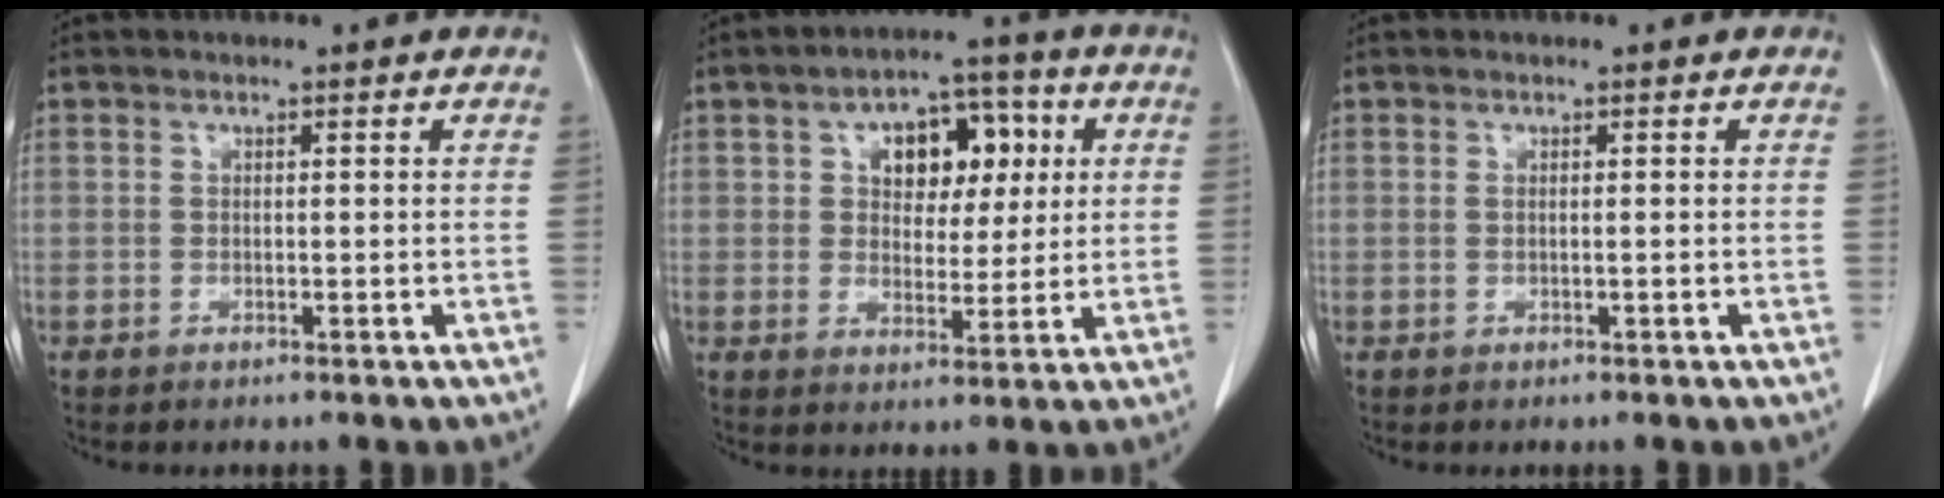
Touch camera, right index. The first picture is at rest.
{"total": 11.9, "force": [3.2, 7.5, 8.7], "torque": [-0.140, 0.032, 0.057]}
{"total": 0.8, "force": [-0.1, 0.3, 0.8], "torque": [-0.023, 0.004, 0.004]}